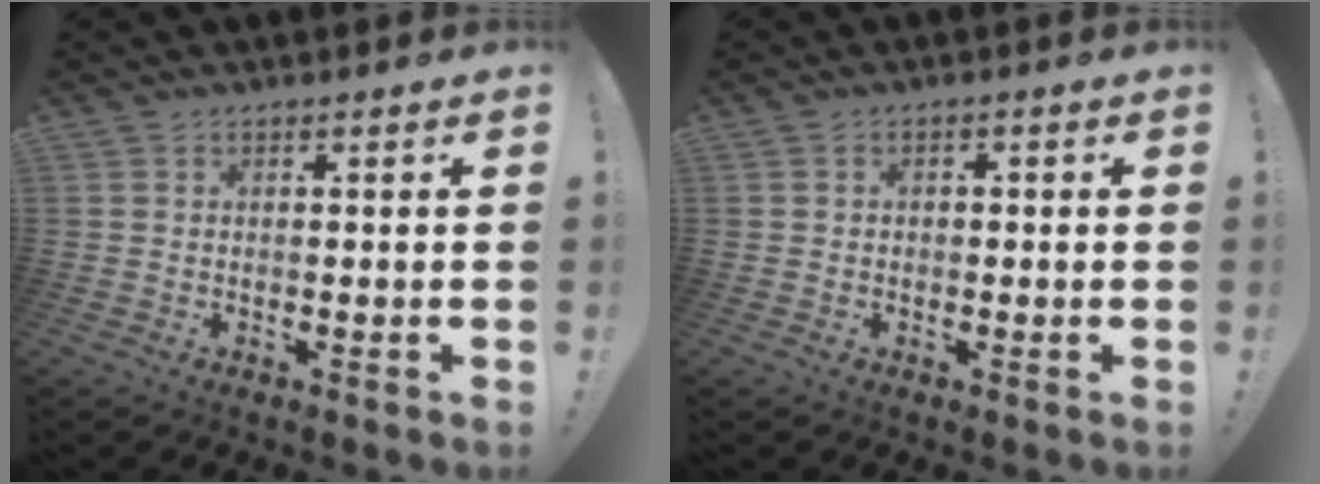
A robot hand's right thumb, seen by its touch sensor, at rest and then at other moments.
{"total": 1.5, "force": [-0.8, 1.1, 0.6], "torque": [-0.015, 0.007, -0.014]}